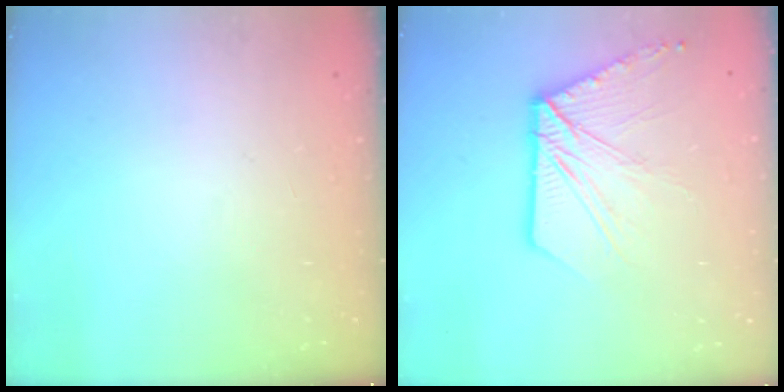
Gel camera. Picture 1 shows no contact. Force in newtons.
{"total": 14.0, "press": 13.9, "slide": 1.7}